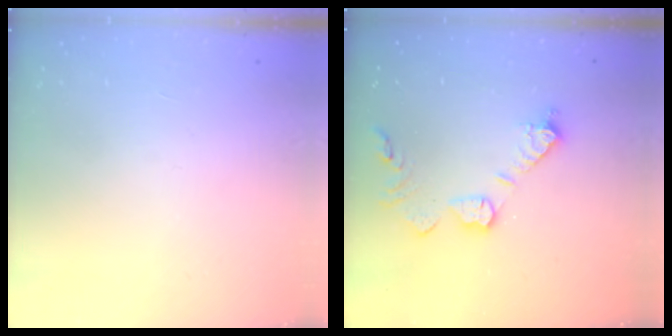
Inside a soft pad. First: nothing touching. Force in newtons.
{"total": 12.9, "press": 12.8, "slide": 0.9}